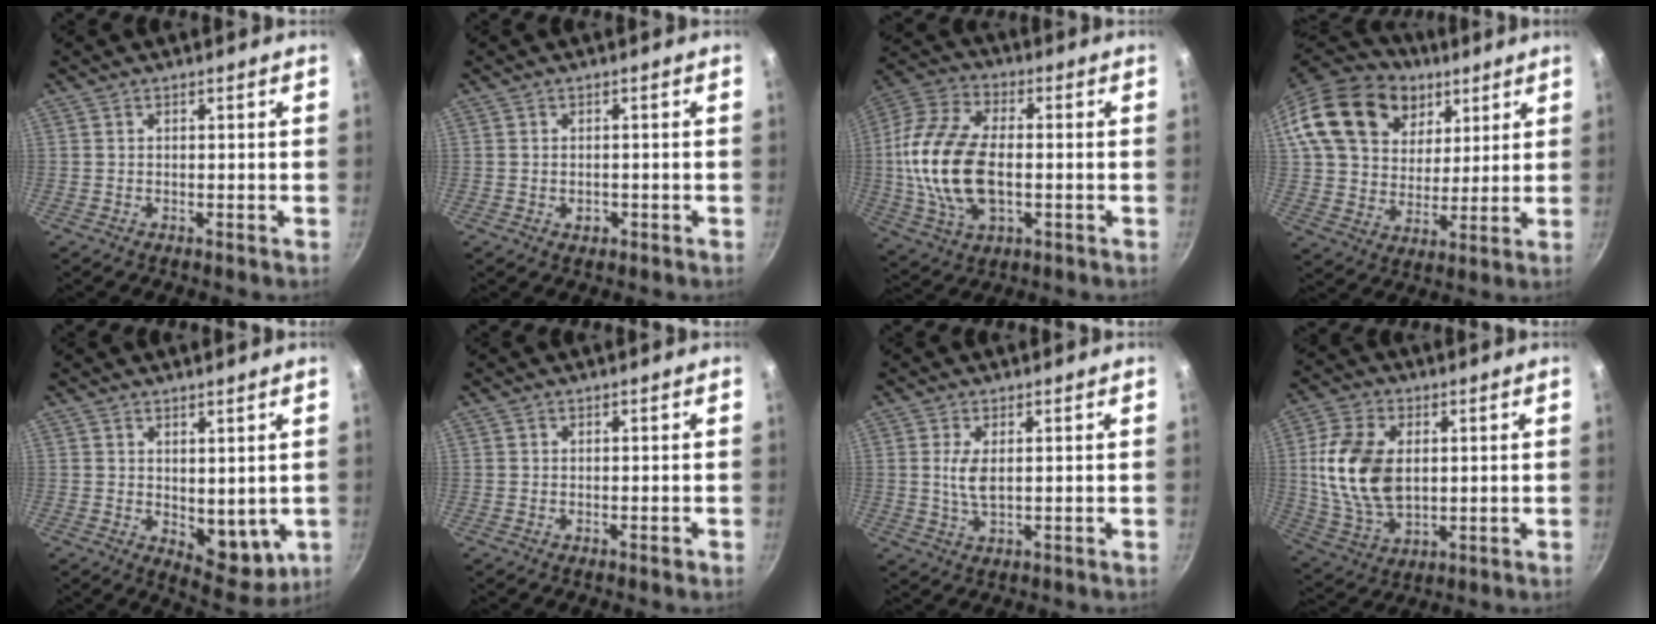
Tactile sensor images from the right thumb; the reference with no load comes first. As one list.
[{"total": 1.8, "force": [-0.6, 1.3, 1.1], "torque": [-0.015, 0.002, -0.009]}, {"total": 19.3, "force": [-1.2, 11.2, 15.7], "torque": [-0.309, 0.020, -0.027]}, {"total": 23.4, "force": [10.4, 17.1, 12.2], "torque": [-0.210, -0.004, 0.184]}, {"total": 8.3, "force": [0.8, 4.9, 6.7], "torque": [-0.066, -0.026, 0.025]}, {"total": 0.6, "force": [-0.3, 0.4, 0.4], "torque": [-0.002, 0.004, -0.005]}, {"total": 4.1, "force": [0.7, 1.7, 3.6], "torque": [-0.074, -0.007, 0.016]}, {"total": 15.3, "force": [1.8, 9.7, 11.7], "torque": [-0.209, -0.009, 0.041]}]